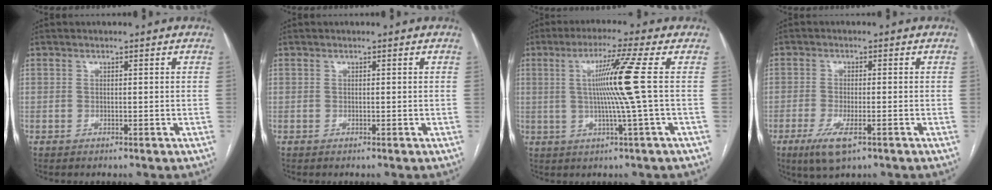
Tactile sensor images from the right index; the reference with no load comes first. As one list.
[{"total": 0.0}, {"total": 8.8, "force": [0.8, -2.7, 8.3], "torque": [-0.151, 0.000, 0.024]}, {"total": 5.8, "force": [-3.1, 1.4, 4.6], "torque": [-0.095, -0.014, -0.050]}]